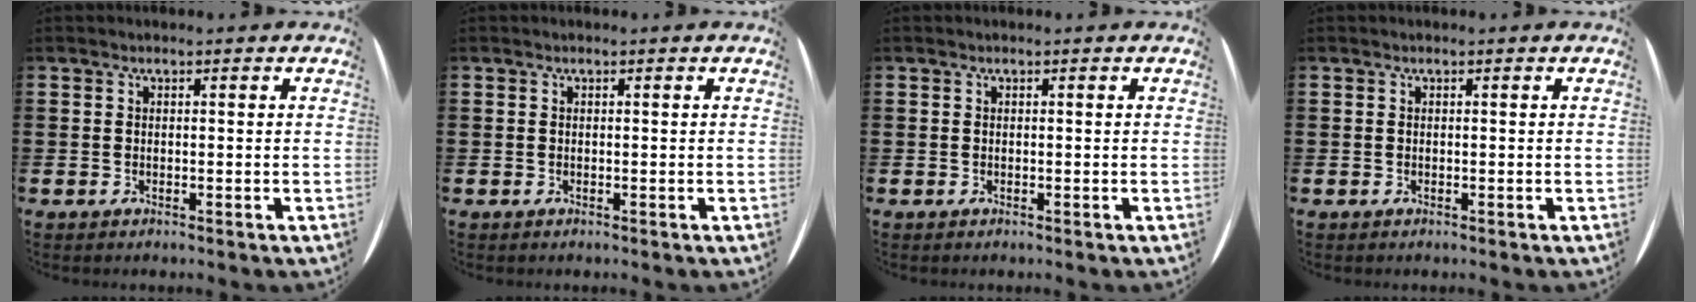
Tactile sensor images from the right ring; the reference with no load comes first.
{"total": 0.0}
{"total": 0.0}
{"total": 0.0}